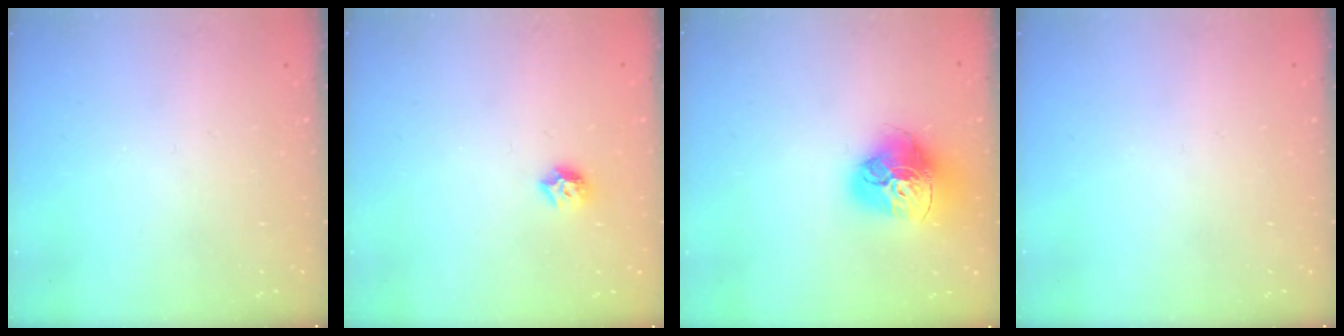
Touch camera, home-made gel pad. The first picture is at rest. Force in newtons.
{"total": 6.7, "press": 6.6, "slide": 0.9}
{"total": 17.8, "press": 17.8, "slide": 1.6}
{"total": 0.0}